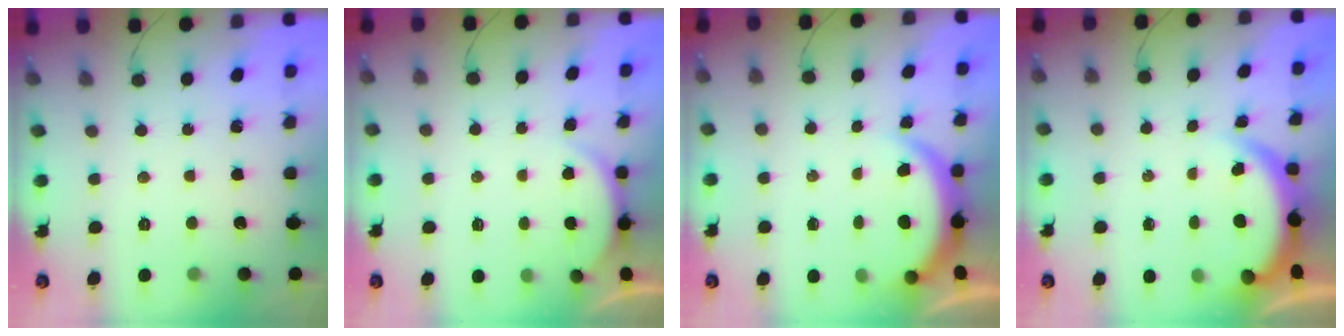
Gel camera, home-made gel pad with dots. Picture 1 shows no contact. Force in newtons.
{"total": 2.2, "press": 2.1, "slide": 0.5}
{"total": 3.8, "press": 3.8, "slide": 0.3}
{"total": 4.0, "press": 4.0, "slide": 0.2}